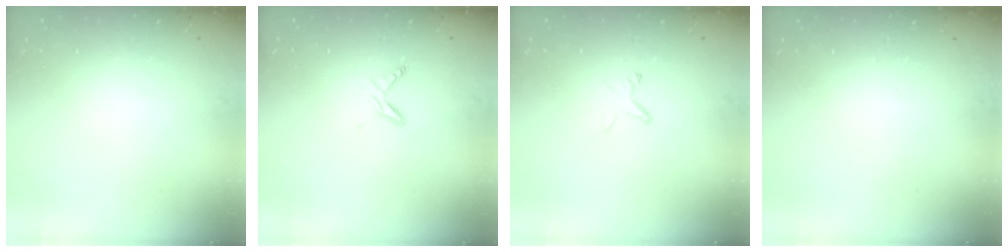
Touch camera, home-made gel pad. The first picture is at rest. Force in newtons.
{"total": 5.5, "press": 5.4, "slide": 0.6}
{"total": 3.9, "press": 3.8, "slide": 0.4}
{"total": 0.0}